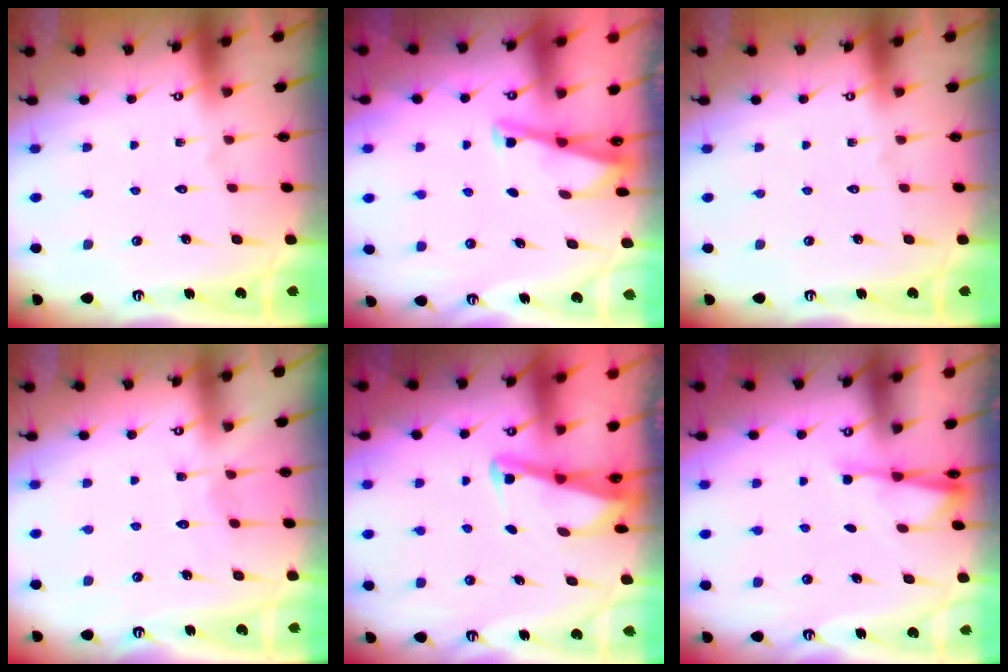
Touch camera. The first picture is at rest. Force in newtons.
{"total": 2.9, "press": 2.9, "slide": 0.3}
{"total": 0.0}
{"total": 4.4, "press": 4.4, "slide": 0.5}
{"total": 2.9, "press": 2.9, "slide": 0.3}
{"total": 2.1, "press": 2.1, "slide": 0.3}